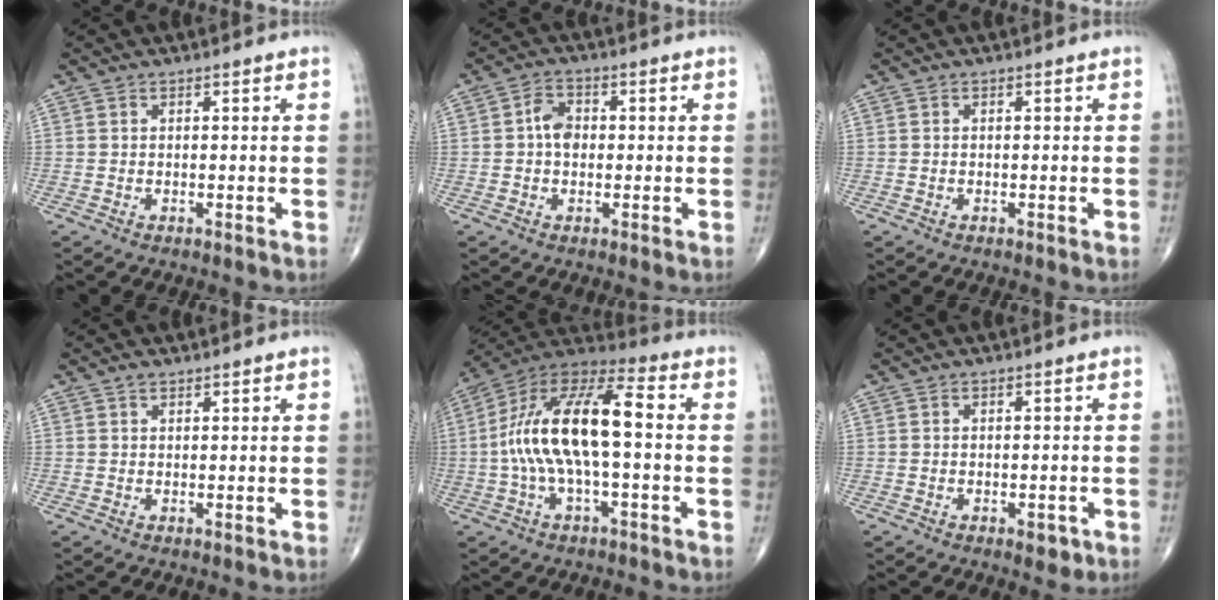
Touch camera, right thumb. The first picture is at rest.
{"total": 4.3, "force": [0.0, 3.1, 2.9], "torque": [-0.043, 0.014, -0.007]}
{"total": 0.0}
{"total": 0.9, "force": [0.7, 0.4, 0.3], "torque": [-0.003, -0.003, 0.011]}
{"total": 17.7, "force": [-0.5, 6.6, 16.4], "torque": [-0.326, 0.050, -0.017]}
{"total": 2.4, "force": [-1.1, 1.2, 1.8], "torque": [-0.014, 0.003, -0.010]}